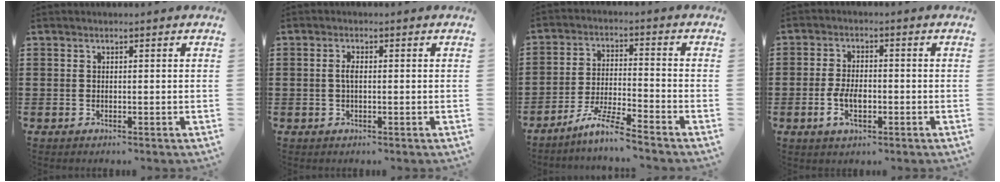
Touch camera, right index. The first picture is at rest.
{"total": 1.9, "force": [-0.1, 0.6, 1.8], "torque": [-0.041, -0.001, -0.005]}
{"total": 6.4, "force": [-5.6, -0.3, 3.1], "torque": [-0.081, -0.015, -0.113]}
{"total": 4.5, "force": [-1.3, 2.3, 3.7], "torque": [-0.088, -0.002, -0.027]}